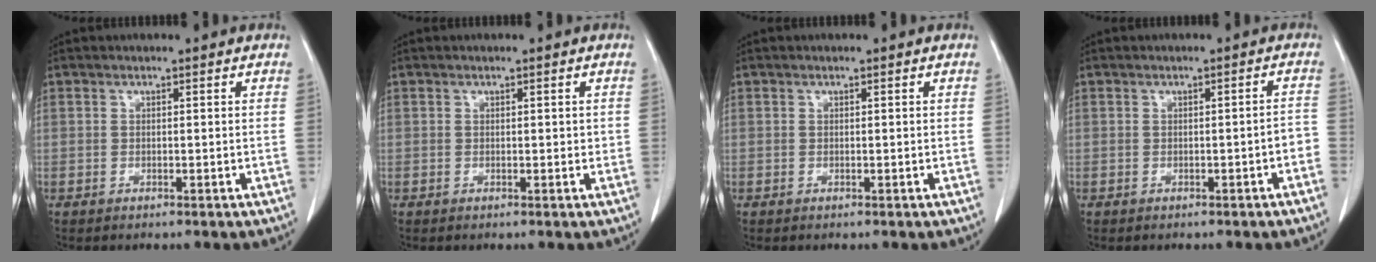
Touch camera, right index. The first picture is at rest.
{"total": 1.0, "force": [0.2, 0.6, 0.8], "torque": [-0.007, 0.001, 0.003]}
{"total": 0.0}
{"total": 1.9, "force": [-1.1, 0.3, 1.6], "torque": [-0.011, 0.005, -0.014]}